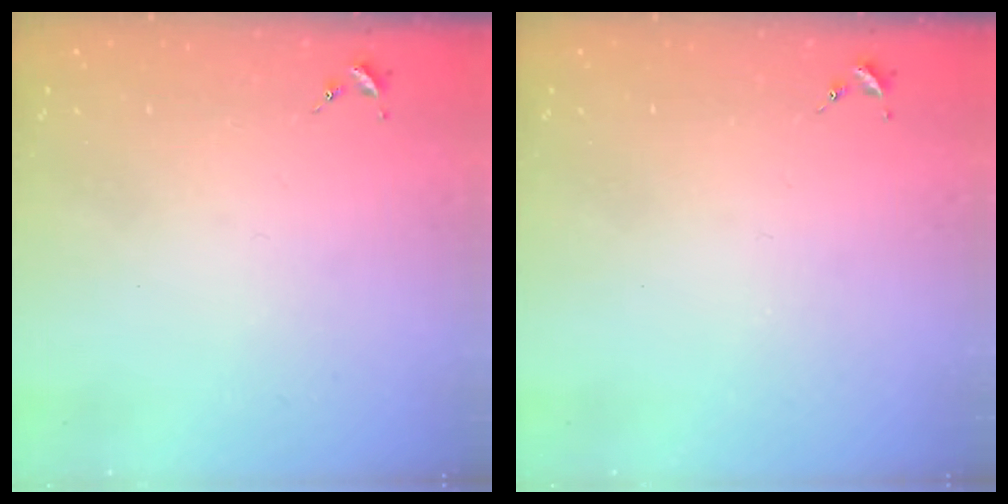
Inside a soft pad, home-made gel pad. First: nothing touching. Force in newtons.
{"total": 0.0}